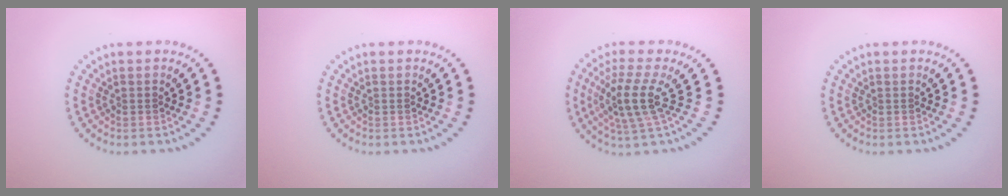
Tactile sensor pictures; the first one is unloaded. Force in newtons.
{"total": 0.0}
{"total": 3.9, "press": 3.2, "slide": 2.3}
{"total": 0.0}